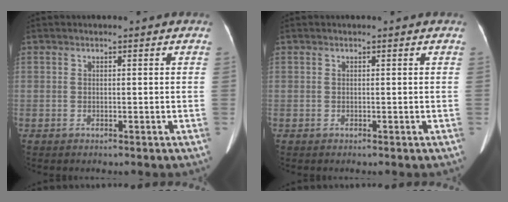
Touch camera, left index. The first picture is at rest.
{"total": 0.0}